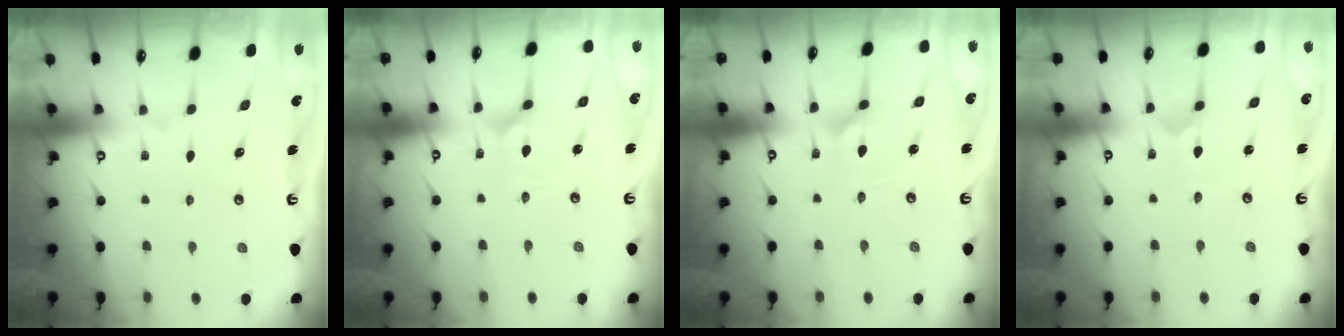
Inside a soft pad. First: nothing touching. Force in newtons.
{"total": 3.8, "press": 3.8, "slide": 0.1}
{"total": 3.8, "press": 3.8, "slide": 0.1}
{"total": 1.0, "press": 1.0, "slide": 0.0}